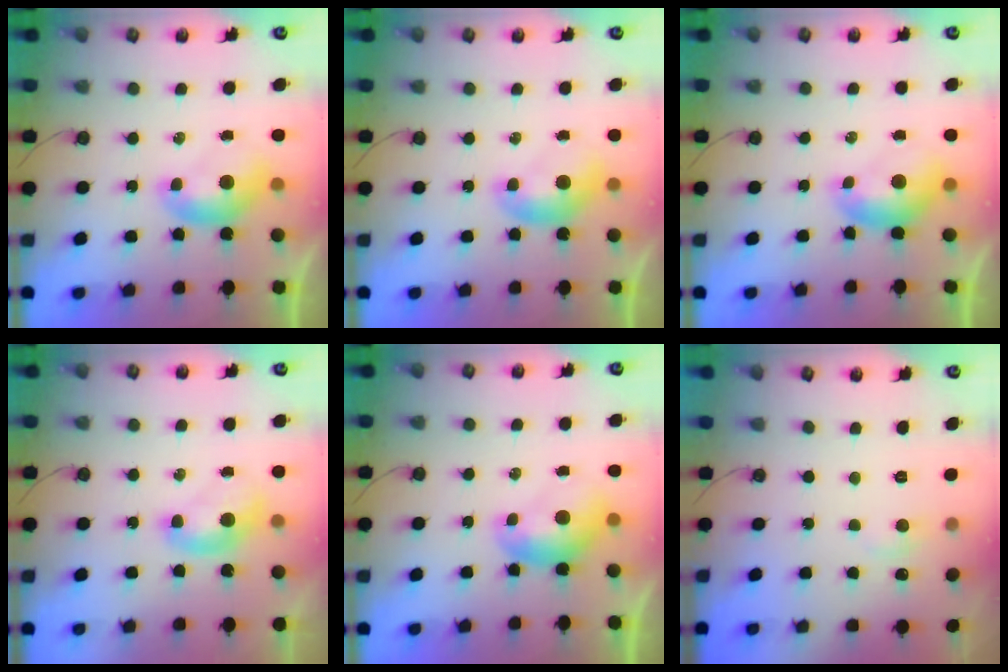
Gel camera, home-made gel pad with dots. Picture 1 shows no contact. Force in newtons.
{"total": 0.0}
{"total": 0.7, "press": 0.3, "slide": 0.6}
{"total": 1.6, "press": 1.4, "slide": 0.8}
{"total": 1.0, "press": 0.7, "slide": 0.7}
{"total": 2.4, "press": 2.3, "slide": 0.5}